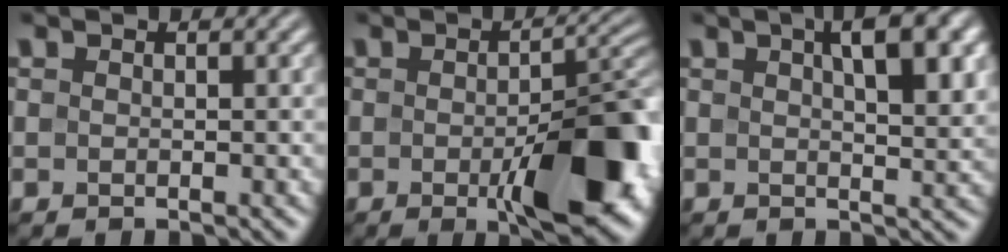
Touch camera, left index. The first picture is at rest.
{"total": 11.0, "force": [-3.1, 4.1, 9.8], "torque": [-0.133, -0.013, -0.042]}
{"total": 6.7, "force": [2.6, 2.1, 5.7], "torque": [-0.074, 0.012, 0.033]}